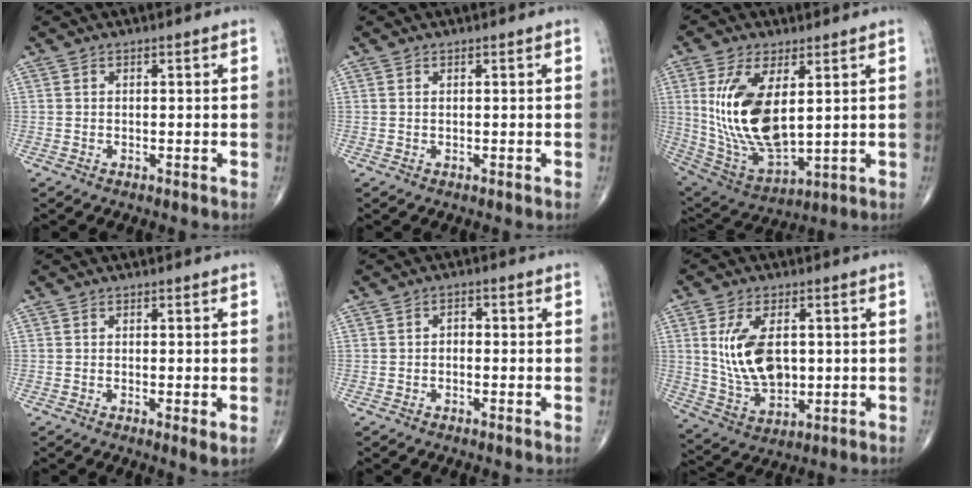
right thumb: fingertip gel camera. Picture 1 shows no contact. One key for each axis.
{"total": 0.0}
{"total": 17.3, "fx": 3.4, "fy": 8.2, "fz": 14.9, "tx": -0.290, "ty": -0.023, "tz": 0.086}
{"total": 2.2, "fx": -0.3, "fy": 0.4, "fz": 2.1, "tx": -0.040, "ty": -0.011, "tz": -0.008}
{"total": 1.7, "fx": -0.2, "fy": 1.2, "fz": 1.2, "tx": -0.012, "ty": 0.008, "tz": -0.007}
{"total": 12.1, "fx": 1.7, "fy": 7.0, "fz": 9.8, "tx": -0.174, "ty": -0.011, "tz": 0.045}